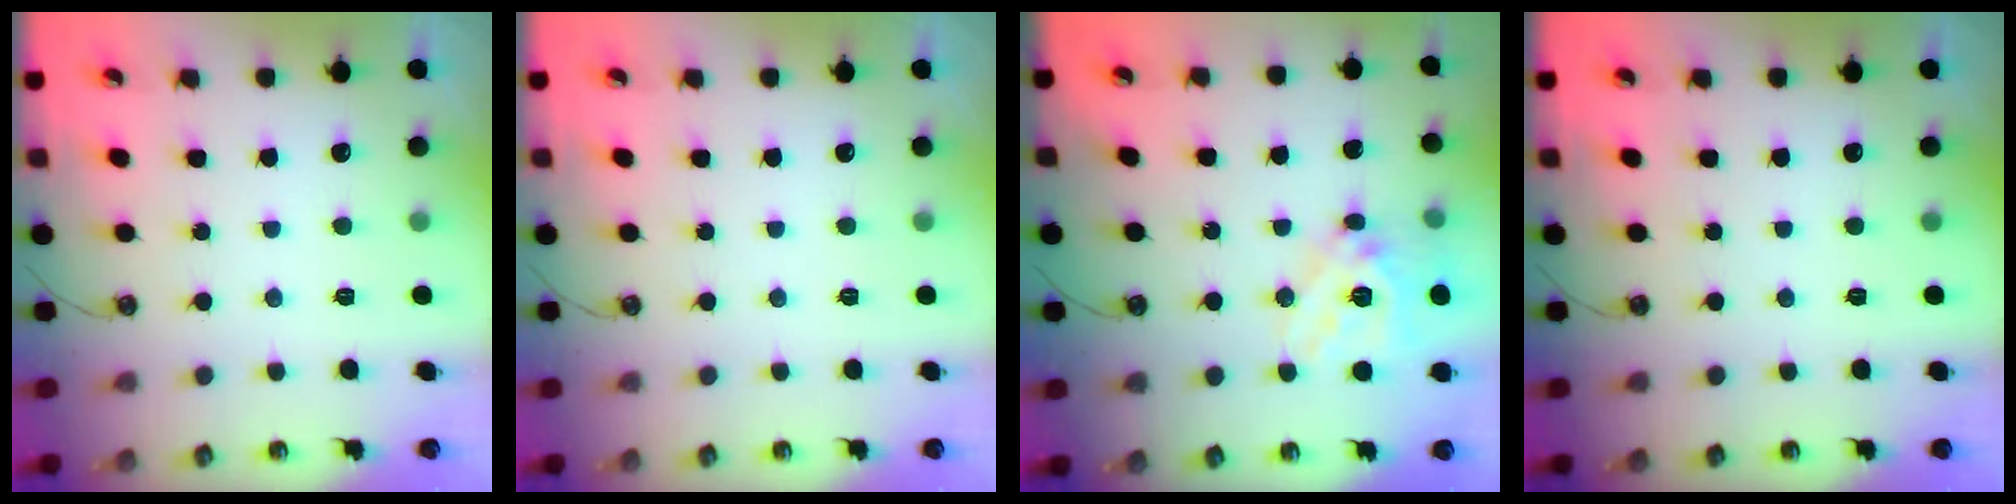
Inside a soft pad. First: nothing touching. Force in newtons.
{"total": 0.0}
{"total": 17.6, "press": 17.4, "slide": 3.0}
{"total": 0.0}